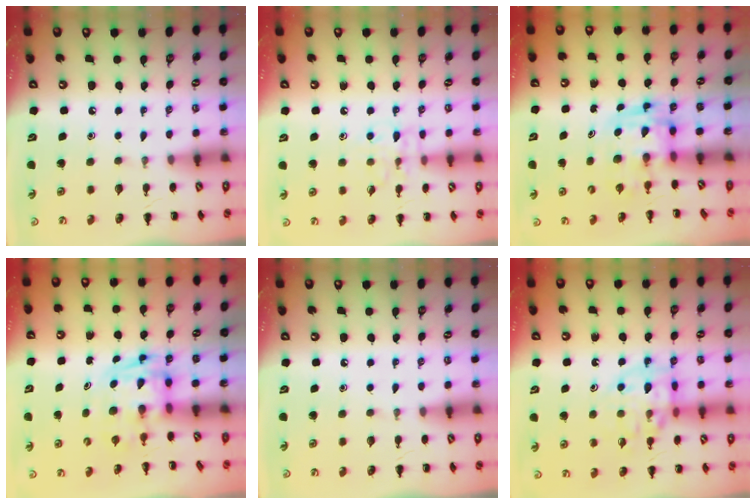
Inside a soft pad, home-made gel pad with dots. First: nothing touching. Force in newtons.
{"total": 7.5, "press": 7.4, "slide": 1.2}
{"total": 3.0, "press": 3.0, "slide": 0.5}
{"total": 2.6, "press": 2.6, "slide": 0.5}
{"total": 0.0}
{"total": 12.1, "press": 12.0, "slide": 2.1}